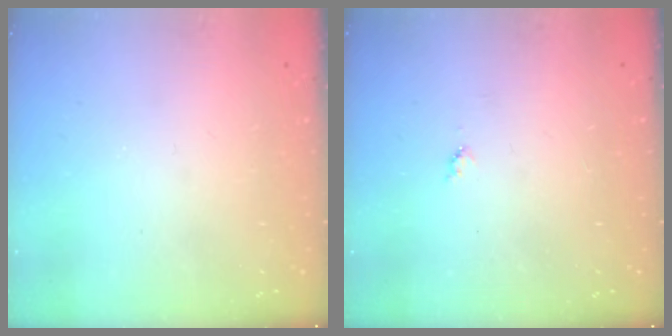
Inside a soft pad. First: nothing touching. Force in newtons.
{"total": 3.9, "press": 3.9, "slide": 0.4}